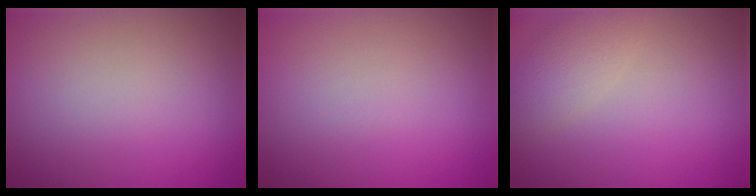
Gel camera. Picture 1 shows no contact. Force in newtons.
{"total": 0.0}
{"total": 2.4, "press": 2.4, "slide": 0.2}